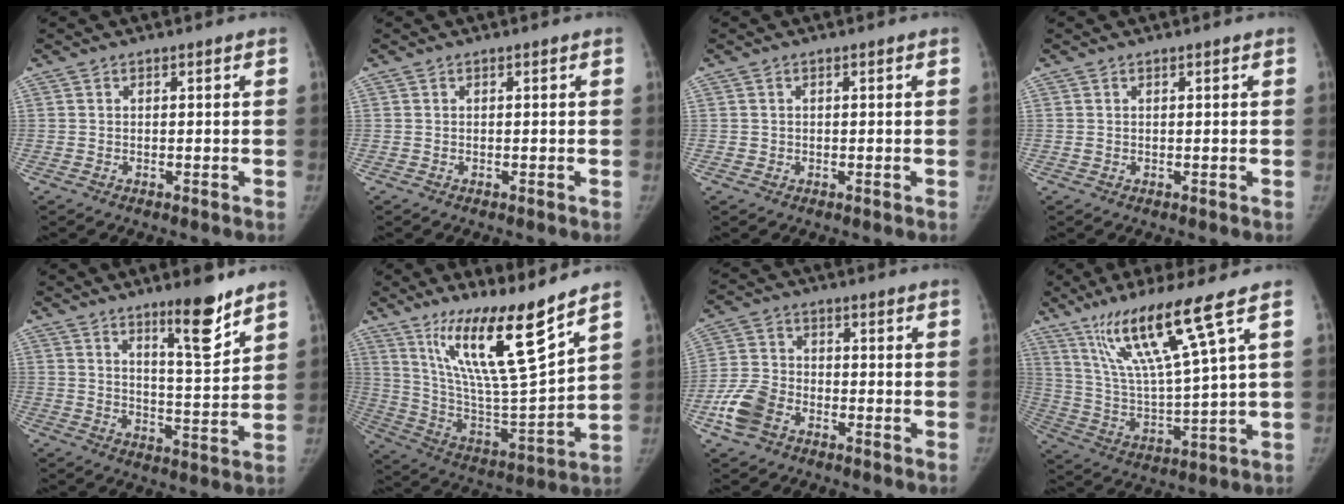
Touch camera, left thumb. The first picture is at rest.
{"total": 0.0}
{"total": 0.7, "force": [0.0, 0.7, 0.0], "torque": [0.004, 0.003, 0.000]}
{"total": 0.7, "force": [0.3, 0.4, 0.4], "torque": [-0.005, 0.001, 0.006]}
{"total": 10.1, "force": [7.0, 1.7, 7.0], "torque": [-0.094, -0.057, 0.113]}
{"total": 19.4, "force": [12.8, 2.1, 14.4], "torque": [-0.222, -0.081, 0.239]}
{"total": 8.2, "force": [-4.0, 5.5, 4.5], "torque": [-0.096, 0.016, -0.081]}
{"total": 16.1, "force": [9.2, 0.0, 13.3], "torque": [-0.247, -0.044, 0.178]}